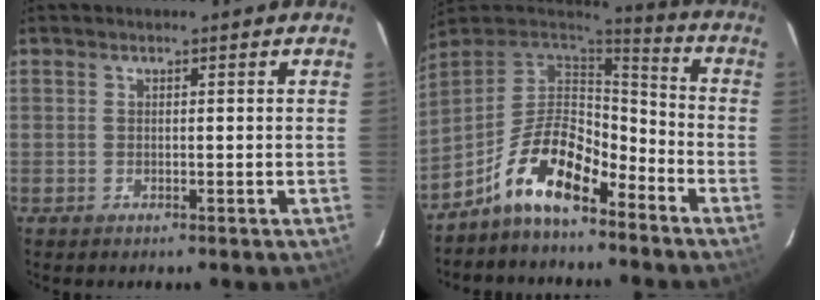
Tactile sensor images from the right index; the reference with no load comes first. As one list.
[{"total": 13.4, "force": [-8.8, 5.1, 8.7], "torque": [-0.178, 0.011, -0.166]}]